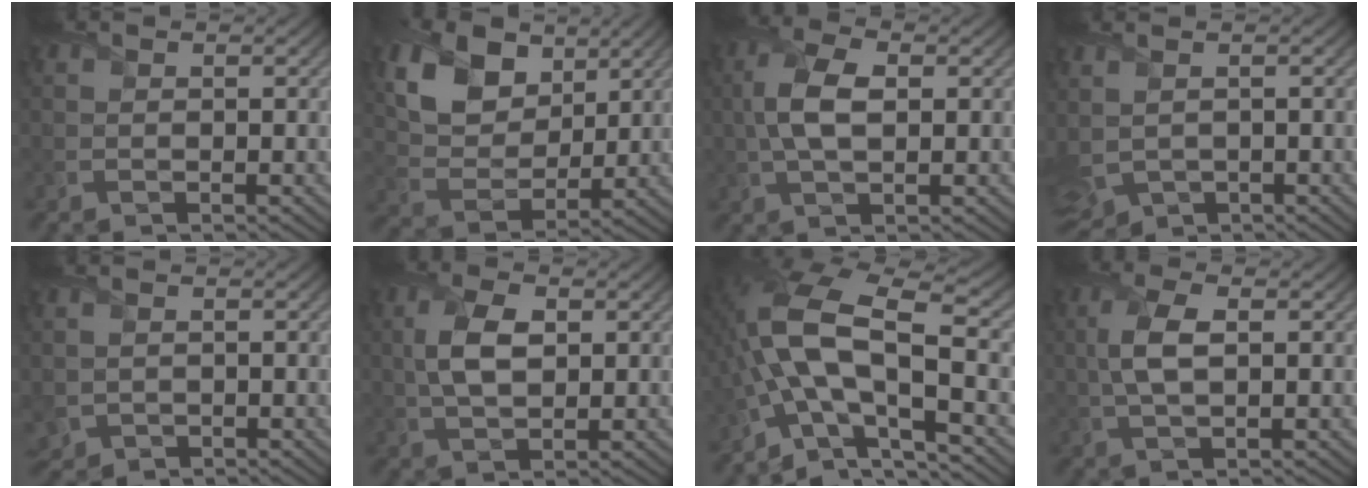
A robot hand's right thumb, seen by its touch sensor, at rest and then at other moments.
{"total": 10.5, "force": [5.2, 6.9, 6.0], "torque": [-0.150, 0.002, 0.088]}
{"total": 6.3, "force": [0.6, 3.3, 5.4], "torque": [-0.135, 0.006, 0.010]}
{"total": 5.2, "force": [-0.7, 3.3, 3.9], "torque": [-0.116, -0.020, 0.002]}
{"total": 2.2, "force": [-0.4, 2.0, 0.8], "torque": [-0.029, -0.014, -0.005]}
{"total": 6.1, "force": [1.1, 3.3, 4.9], "torque": [-0.118, 0.006, 0.021]}
{"total": 15.4, "force": [-2.5, 6.1, 14.0], "torque": [-0.285, 0.011, -0.052]}
{"total": 5.1, "force": [0.7, 2.1, 4.5], "torque": [-0.113, 0.007, 0.013]}